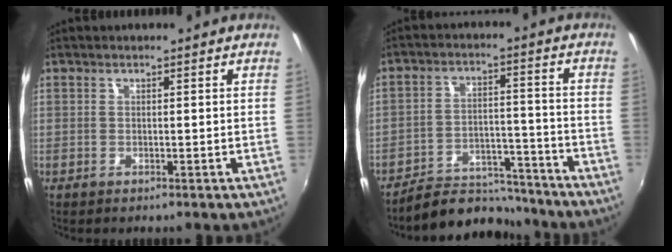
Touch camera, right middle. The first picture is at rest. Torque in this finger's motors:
{"motor_torque": [0.99, -0.97, 0.27, 0.07]}